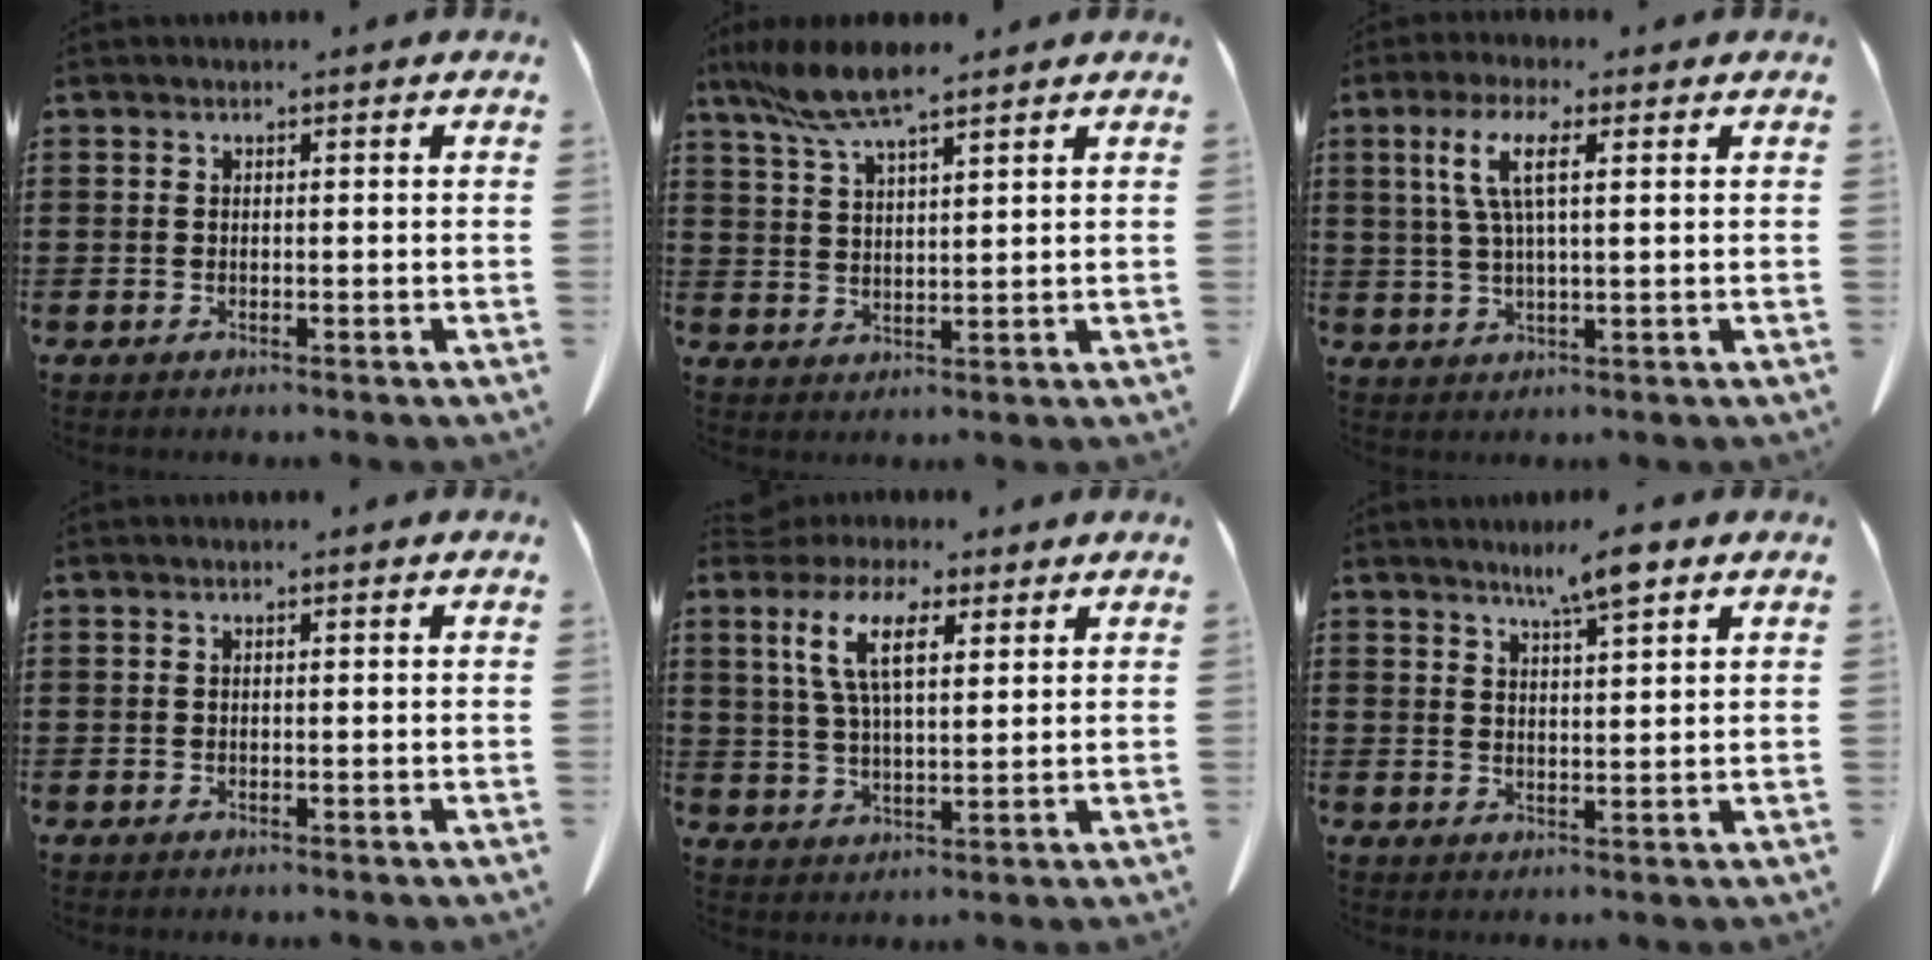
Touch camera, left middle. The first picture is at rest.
{"total": 7.6, "force": [5.8, 1.0, 4.8], "torque": [-0.109, -0.015, 0.107]}
{"total": 6.2, "force": [2.2, 1.5, 5.6], "torque": [-0.123, 0.004, 0.033]}
{"total": 0.0}
{"total": 8.8, "force": [4.4, 3.6, 6.8], "torque": [-0.145, 0.009, 0.080]}
{"total": 6.0, "force": [4.3, 0.7, 4.1], "torque": [-0.079, -0.004, 0.072]}